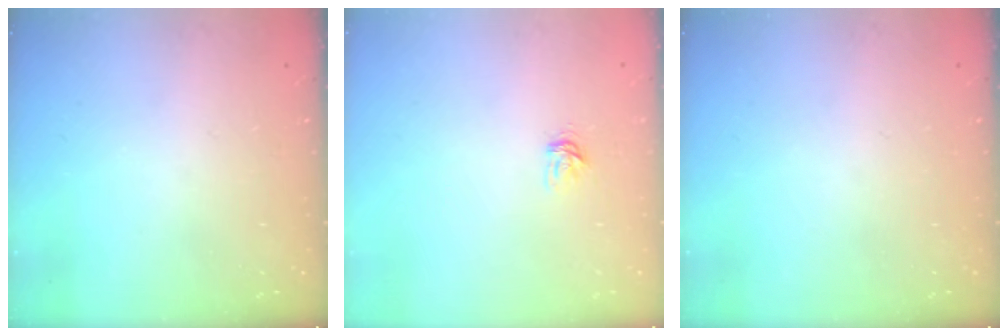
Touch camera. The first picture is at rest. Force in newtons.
{"total": 3.6, "press": 3.6, "slide": 0.4}
{"total": 0.0}